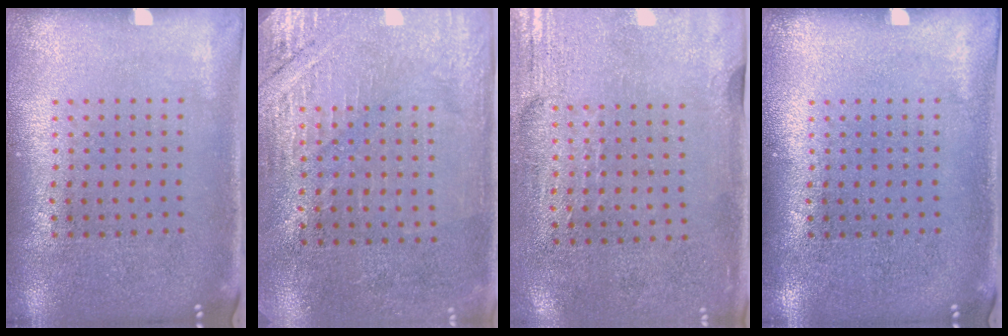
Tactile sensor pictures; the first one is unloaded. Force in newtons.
{"total": 2.9, "press": 2.7, "slide": 1.1}
{"total": 3.0, "press": 2.5, "slide": 1.6}
{"total": 0.0}